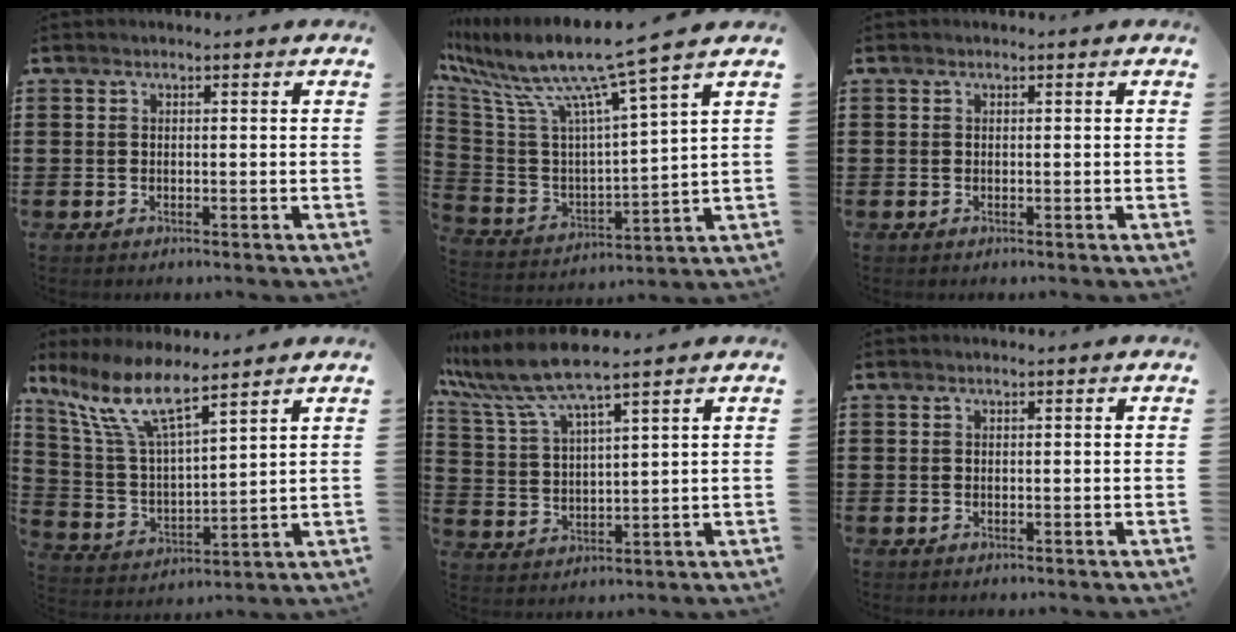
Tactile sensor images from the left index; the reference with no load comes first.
{"total": 11.0, "force": [8.4, -0.1, 7.0], "torque": [-0.172, -0.061, 0.133]}
{"total": 0.0}
{"total": 9.4, "force": [7.2, 1.6, 5.8], "torque": [-0.147, -0.034, 0.127]}
{"total": 8.0, "force": [6.8, 0.1, 4.2], "torque": [-0.106, -0.028, 0.120]}
{"total": 0.0}